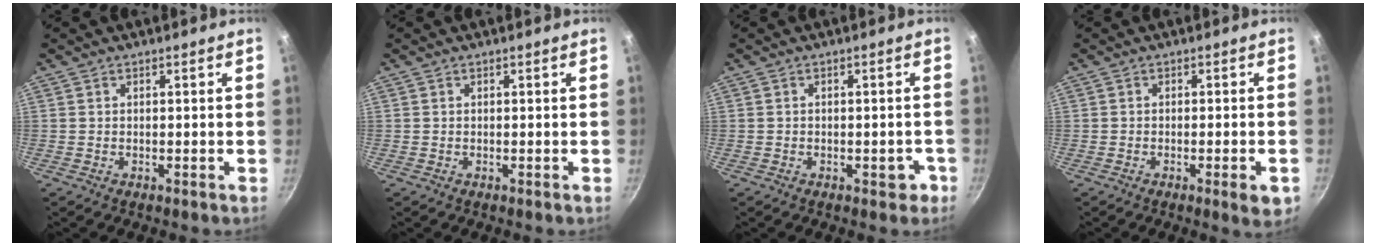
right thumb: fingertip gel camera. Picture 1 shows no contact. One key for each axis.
{"total": 0.0}
{"total": 2.8, "fx": -1.3, "fy": 1.7, "fz": 1.8, "tx": 0.000, "ty": 0.022, "tz": -0.009}
{"total": 4.2, "fx": -1.7, "fy": 0.8, "fz": 3.8, "tx": -0.050, "ty": 0.002, "tz": -0.021}